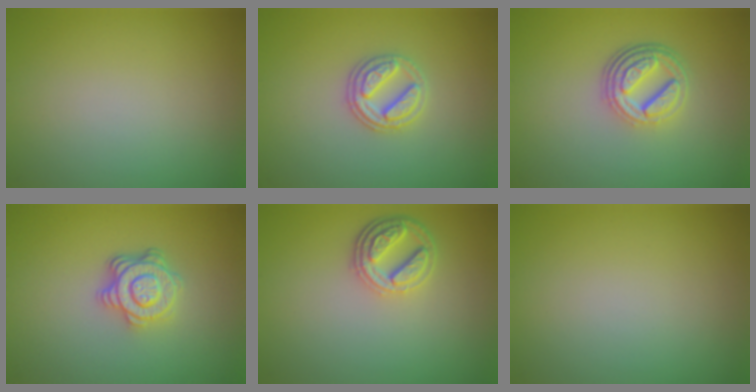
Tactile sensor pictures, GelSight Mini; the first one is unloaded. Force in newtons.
{"total": 2.9, "press": 2.8, "slide": 0.9}
{"total": 4.8, "press": 3.5, "slide": 3.4}
{"total": 4.3, "press": 3.4, "slide": 2.7}
{"total": 3.9, "press": 3.1, "slide": 2.4}
{"total": 0.0}